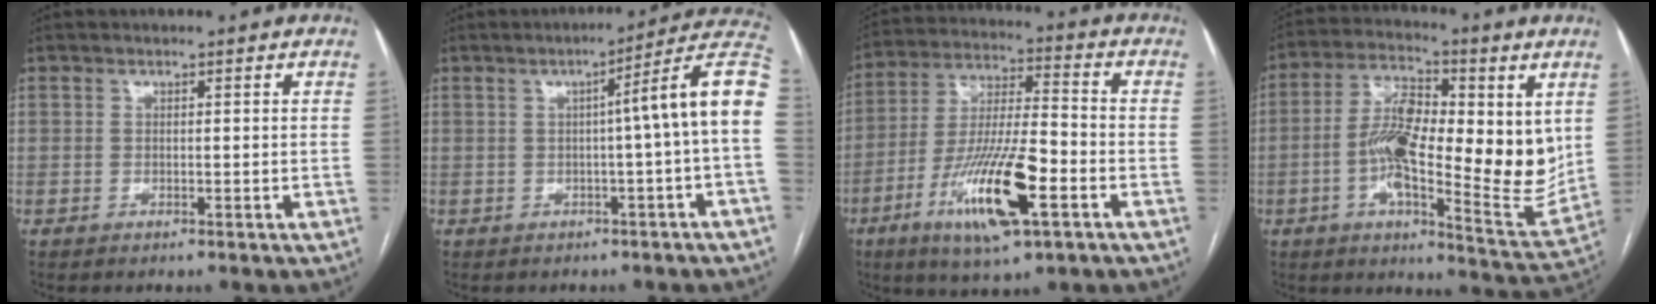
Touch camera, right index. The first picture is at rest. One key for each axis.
{"total": 10.0, "fx": 0.1, "fy": -1.4, "fz": 9.9, "tx": -0.117, "ty": 0.025, "tz": -0.006}
{"total": 16.3, "fx": -6.7, "fy": 2.9, "fz": 14.5, "tx": -0.281, "ty": -0.017, "tz": -0.115}
{"total": 18.6, "fx": 1.3, "fy": 6.0, "fz": 17.6, "tx": -0.281, "ty": 0.002, "tz": 0.016}